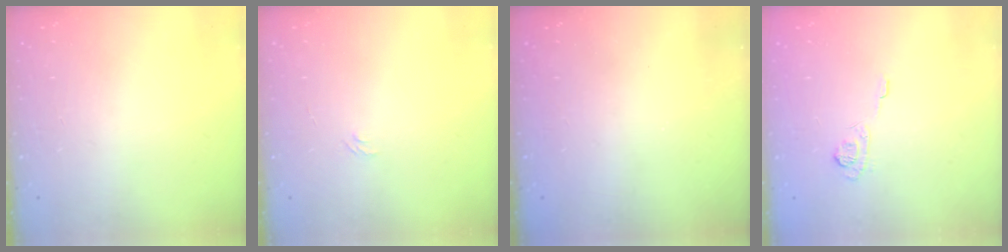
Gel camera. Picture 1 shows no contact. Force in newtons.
{"total": 4.0, "press": 4.0, "slide": 0.4}
{"total": 2.4, "press": 2.3, "slide": 0.8}
{"total": 6.2, "press": 6.1, "slide": 1.5}